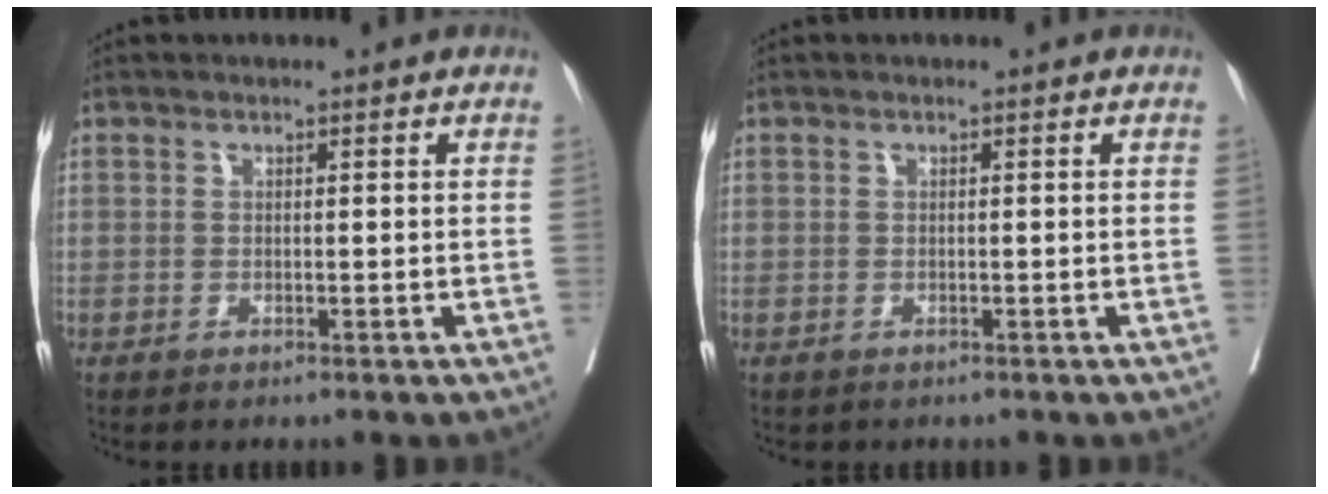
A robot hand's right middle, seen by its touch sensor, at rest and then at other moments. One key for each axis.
{"total": 0.0}